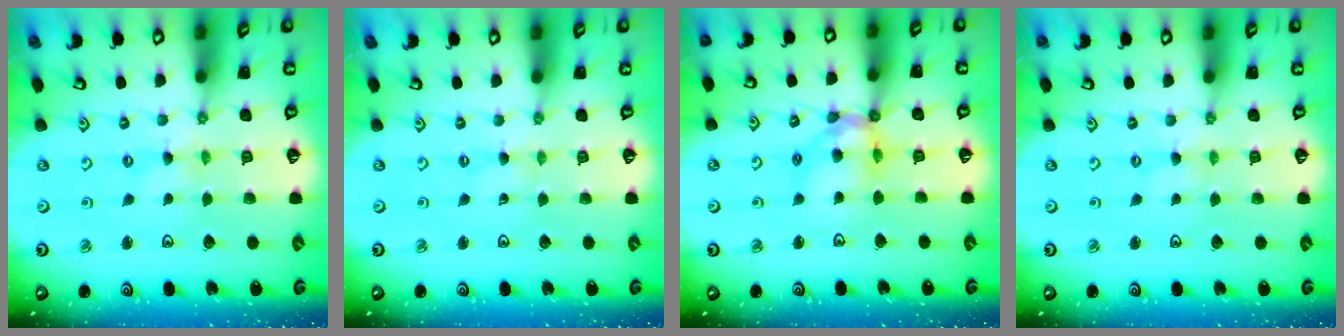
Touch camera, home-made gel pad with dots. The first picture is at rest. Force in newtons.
{"total": 0.0}
{"total": 12.1, "press": 12.0, "slide": 1.3}
{"total": 0.0}